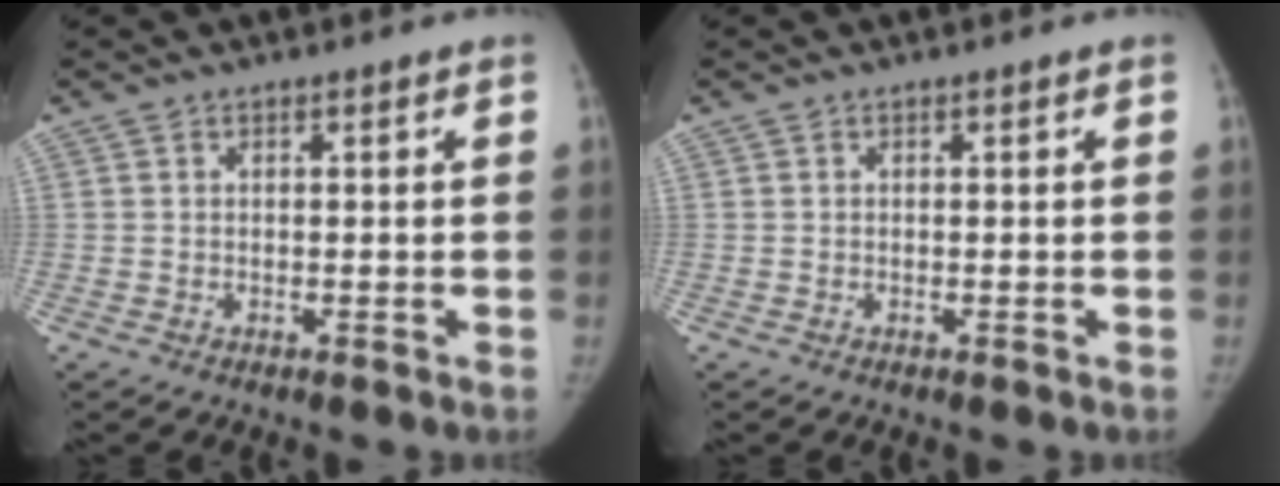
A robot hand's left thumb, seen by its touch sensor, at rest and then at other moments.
{"total": 0.0}